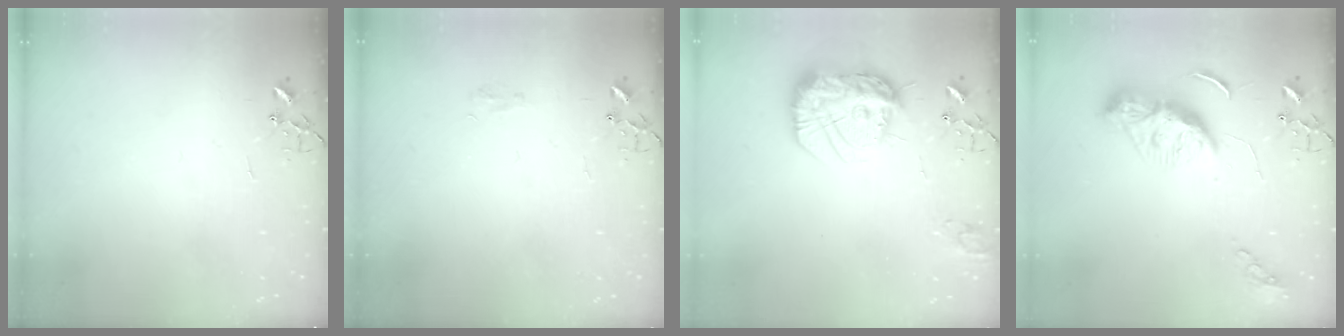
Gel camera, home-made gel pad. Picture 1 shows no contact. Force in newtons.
{"total": 5.6, "press": 5.6, "slide": 0.7}
{"total": 19.1, "press": 19.1, "slide": 1.1}
{"total": 9.9, "press": 9.8, "slide": 1.1}